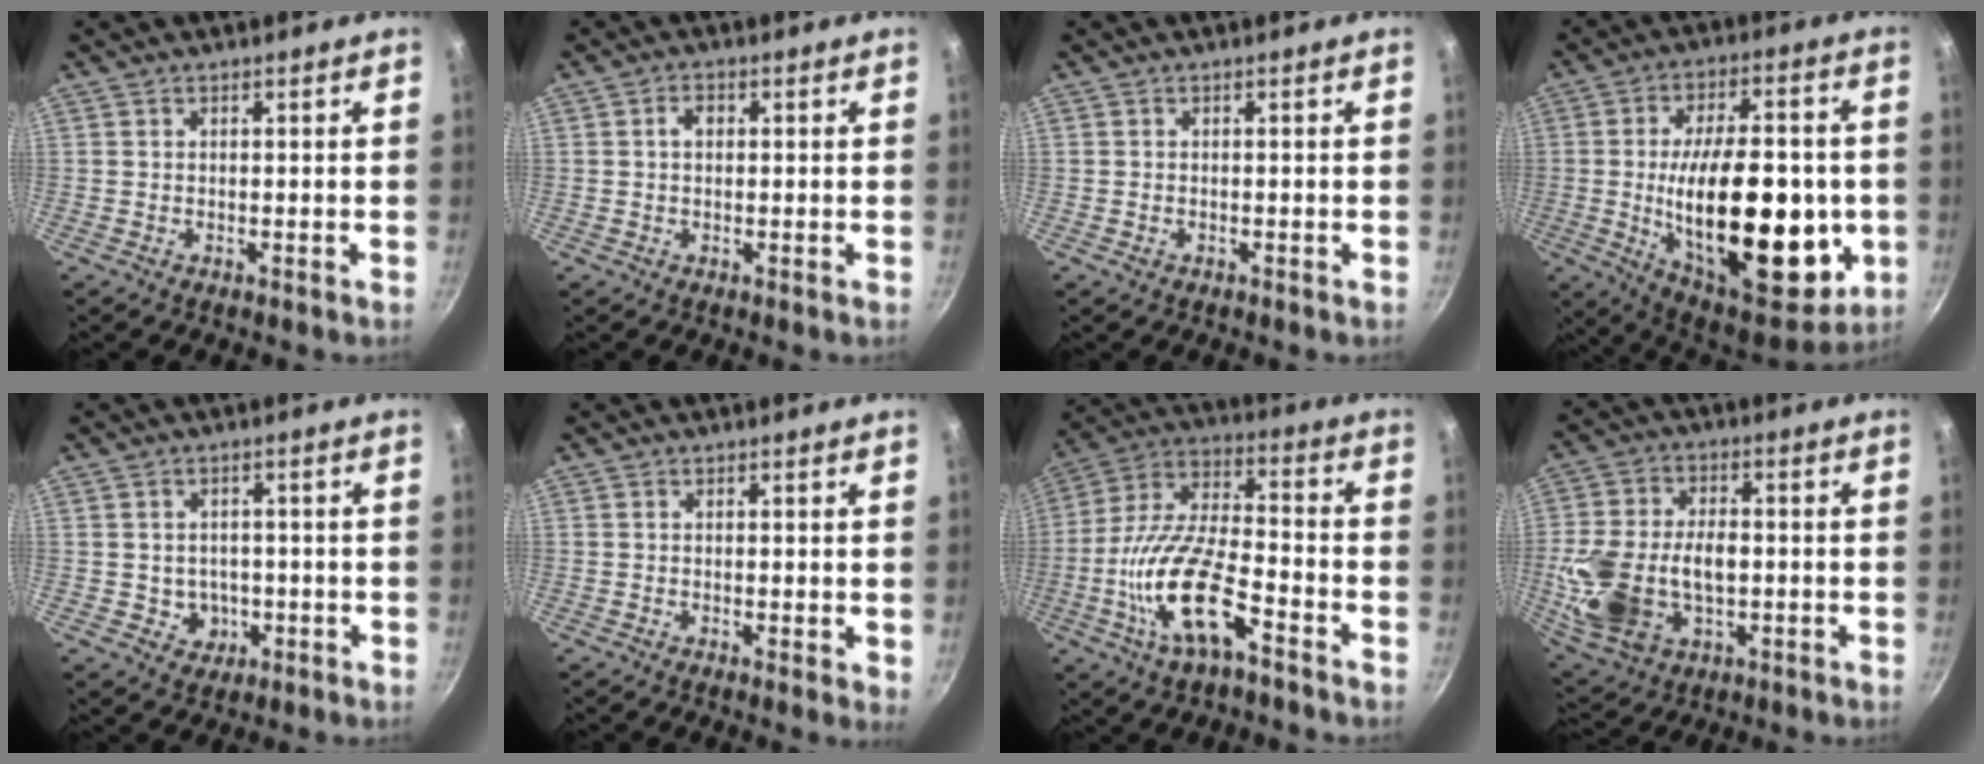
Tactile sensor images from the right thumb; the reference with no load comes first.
{"total": 2.4, "force": [0.4, 1.7, 1.6], "torque": [-0.018, 0.008, 0.004]}
{"total": 0.7, "force": [-0.3, 0.5, 0.3], "torque": [-0.005, -0.001, -0.006]}
{"total": 29.8, "force": [-3.7, 14.3, 25.9], "torque": [-0.366, 0.003, -0.041]}
{"total": 4.5, "force": [-0.8, 4.1, 1.6], "torque": [-0.005, 0.012, 0.002]}
{"total": 1.6, "force": [0.1, 0.5, 1.5], "torque": [-0.019, -0.006, -0.001]}
{"total": 17.2, "force": [-7.3, 6.6, 14.2], "torque": [-0.264, 0.038, -0.148]}
{"total": 17.1, "force": [-1.9, 11.3, 12.6], "torque": [-0.240, 0.015, -0.024]}